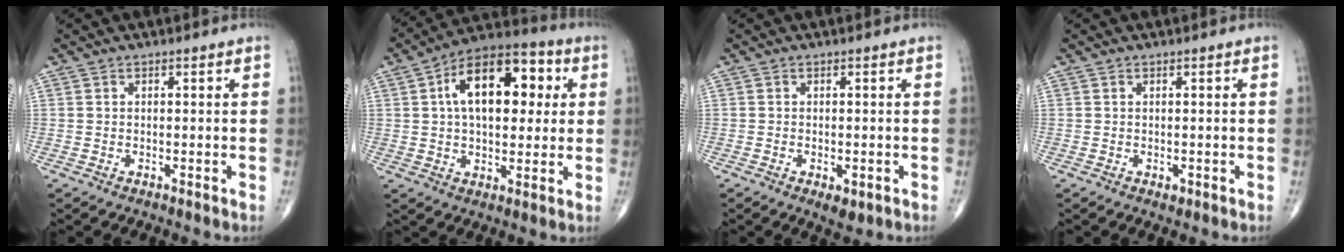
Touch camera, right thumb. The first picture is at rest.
{"total": 17.9, "force": [4.1, 9.8, 14.4], "torque": [-0.193, 0.021, 0.059]}
{"total": 3.1, "force": [-1.2, 1.5, 2.4], "torque": [-0.034, -0.001, -0.011]}
{"total": 0.9, "force": [-0.3, 0.6, 0.6], "torque": [-0.005, -0.001, -0.003]}